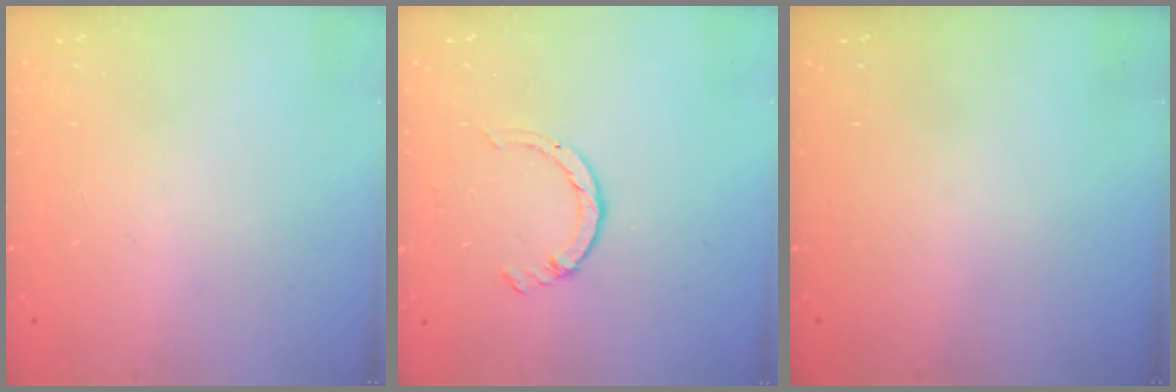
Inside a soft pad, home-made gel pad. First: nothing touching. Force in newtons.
{"total": 2.6, "press": 2.6, "slide": 0.4}
{"total": 0.0}